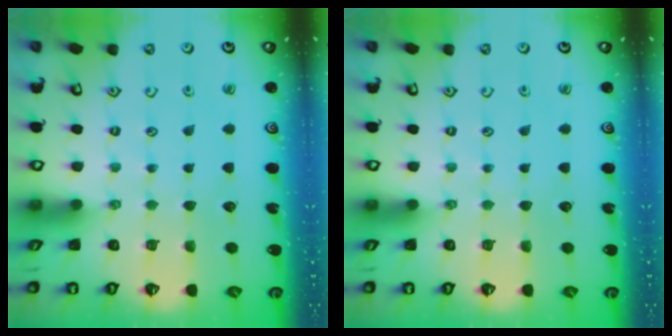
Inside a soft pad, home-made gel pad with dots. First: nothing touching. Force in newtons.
{"total": 0.0}